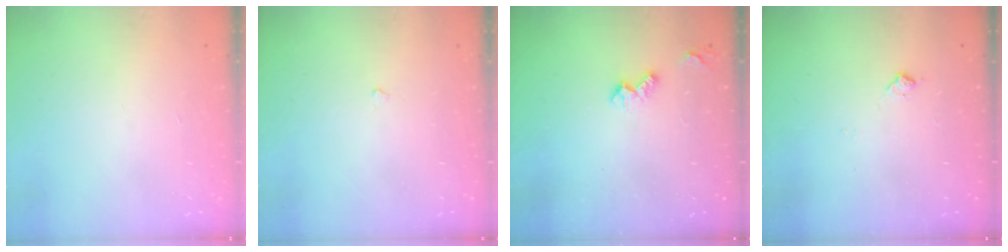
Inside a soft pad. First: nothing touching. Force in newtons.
{"total": 2.2, "press": 2.1, "slide": 0.4}
{"total": 4.9, "press": 4.9, "slide": 0.7}
{"total": 5.0, "press": 5.0, "slide": 0.4}